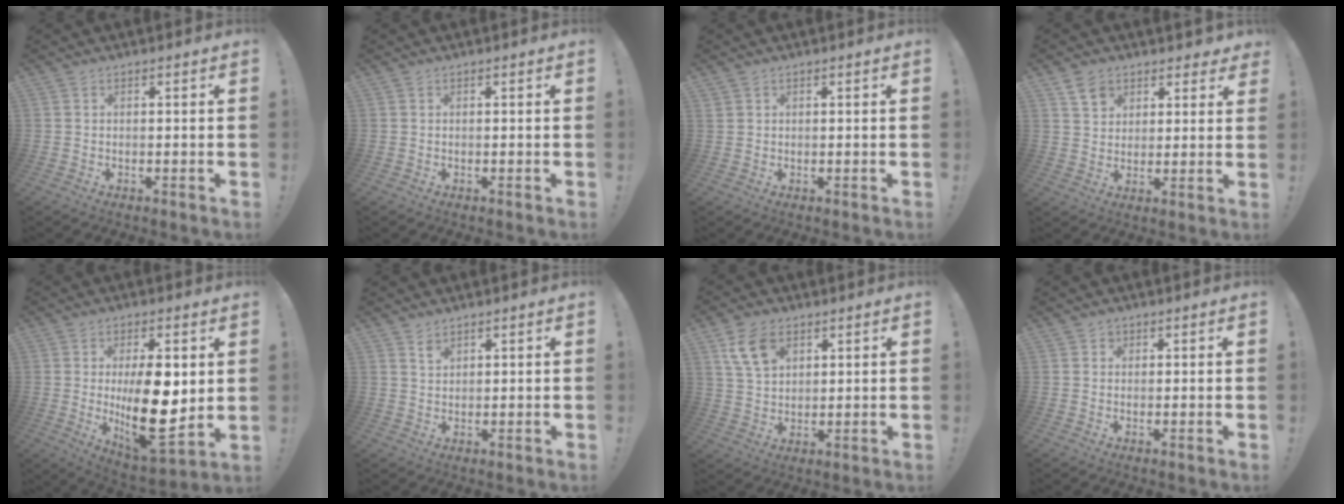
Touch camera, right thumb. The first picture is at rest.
{"total": 0.0}
{"total": 0.9, "force": [0.6, 0.7, 0.1], "torque": [0.003, -0.001, 0.010]}
{"total": 7.4, "force": [4.7, 5.3, 2.2], "torque": [-0.024, -0.029, 0.088]}
{"total": 19.0, "force": [1.3, 8.5, 17.0], "torque": [-0.265, -0.026, 0.029]}
{"total": 2.2, "force": [1.8, 1.0, 0.7], "torque": [0.007, -0.018, 0.029]}
{"total": 9.2, "force": [4.8, 5.9, 5.2], "torque": [-0.096, -0.006, 0.097]}
{"total": 1.4, "force": [0.6, 1.3, 0.2], "torque": [-0.004, 0.003, 0.010]}